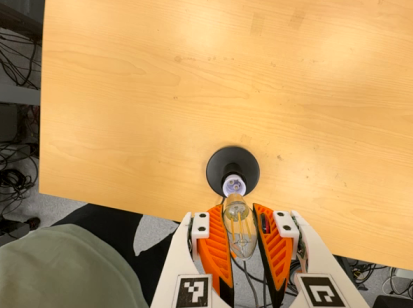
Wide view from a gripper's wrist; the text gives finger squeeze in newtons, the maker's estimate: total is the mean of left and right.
{"total": 20.8, "left": 23.6, "right": 18.0}